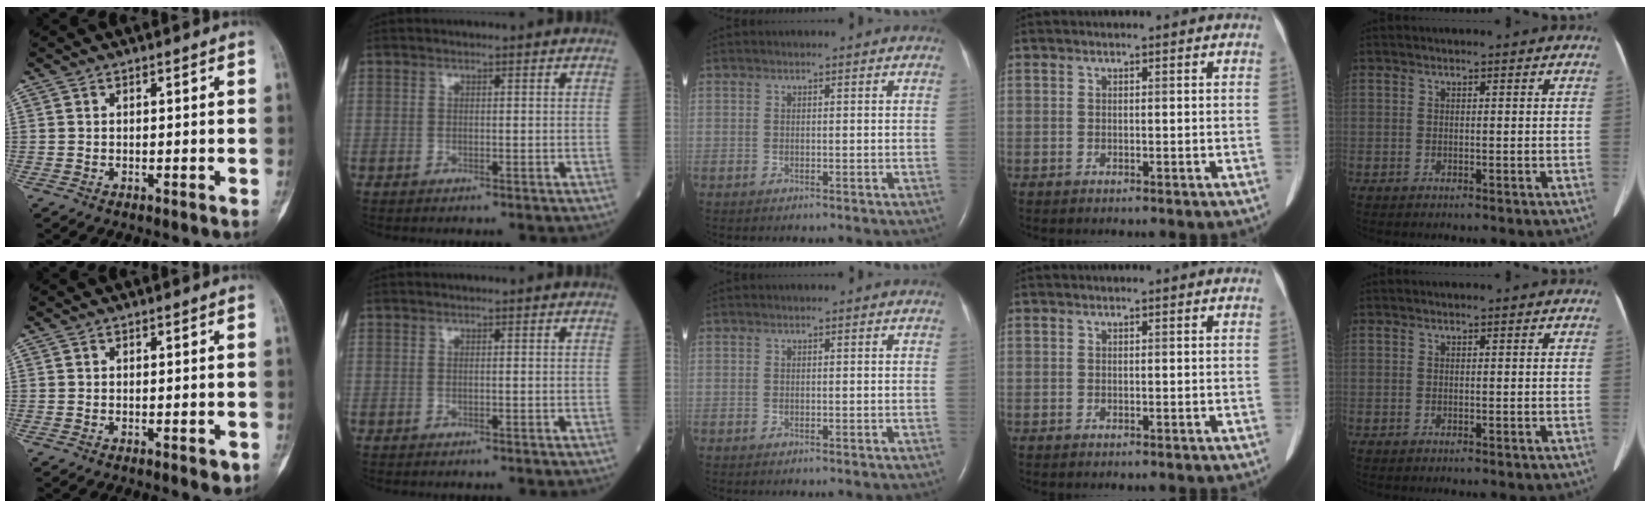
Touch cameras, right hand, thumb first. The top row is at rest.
{"thumb": {"total": 1.9, "force": [-0.8, 0.8, 1.5], "torque": [-0.013, 0.000, -0.009]}}